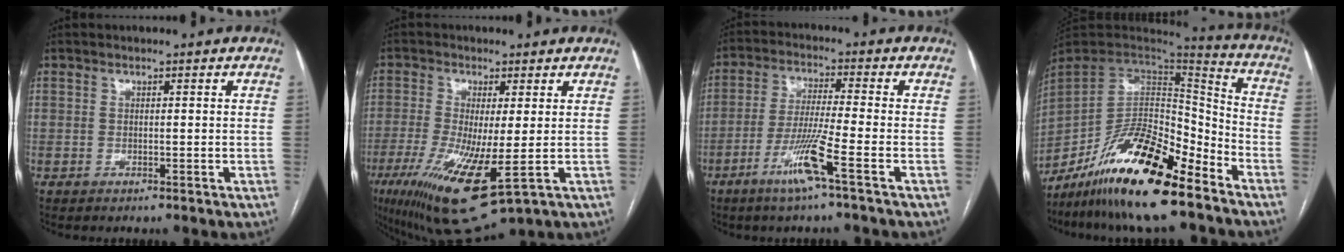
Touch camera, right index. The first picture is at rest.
{"total": 13.6, "force": [-4.0, 2.4, 12.8], "torque": [-0.243, -0.039, -0.057]}
{"total": 8.5, "force": [-4.3, -1.2, 7.2], "torque": [-0.144, -0.016, -0.088]}
{"total": 20.2, "force": [-14.2, 4.9, 13.5], "torque": [-0.250, -0.002, -0.253]}